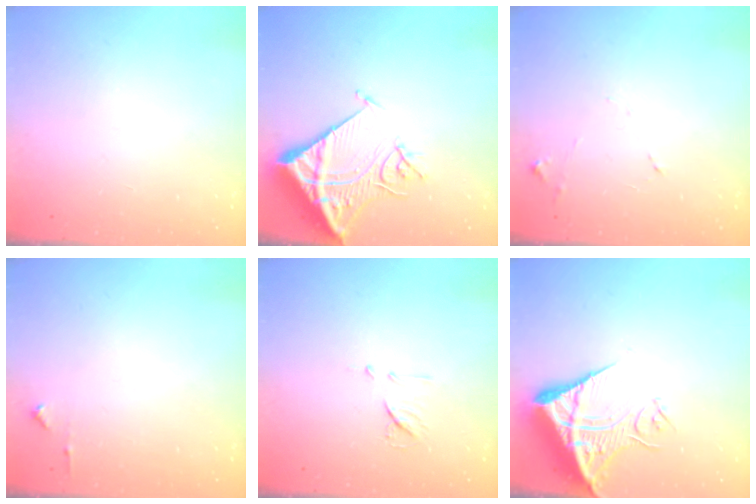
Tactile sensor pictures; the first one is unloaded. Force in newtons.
{"total": 13.5, "press": 13.4, "slide": 1.8}
{"total": 7.6, "press": 7.6, "slide": 0.6}
{"total": 5.1, "press": 5.0, "slide": 0.8}
{"total": 6.8, "press": 6.7, "slide": 0.6}
{"total": 13.0, "press": 12.9, "slide": 1.8}